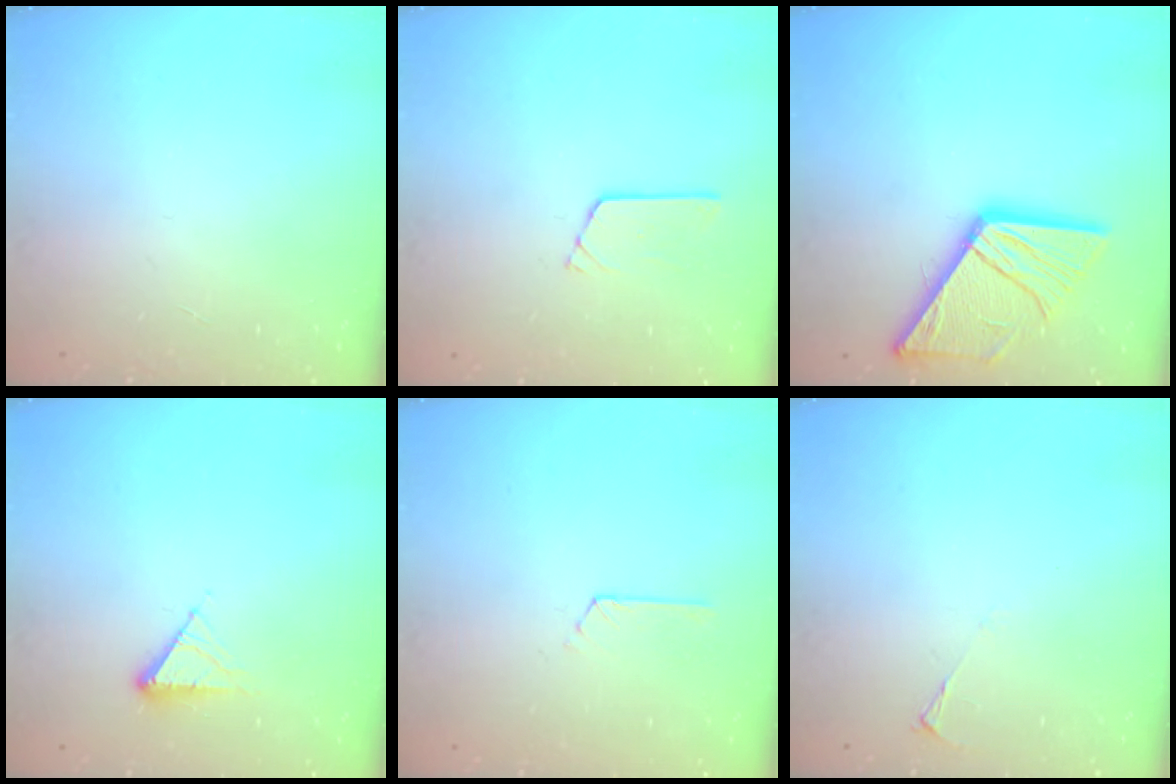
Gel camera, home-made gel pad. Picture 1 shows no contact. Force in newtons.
{"total": 3.5, "press": 3.5, "slide": 0.2}
{"total": 15.2, "press": 15.1, "slide": 1.5}
{"total": 5.9, "press": 5.8, "slide": 0.9}
{"total": 2.0, "press": 2.0, "slide": 0.2}
{"total": 2.1, "press": 2.0, "slide": 0.4}